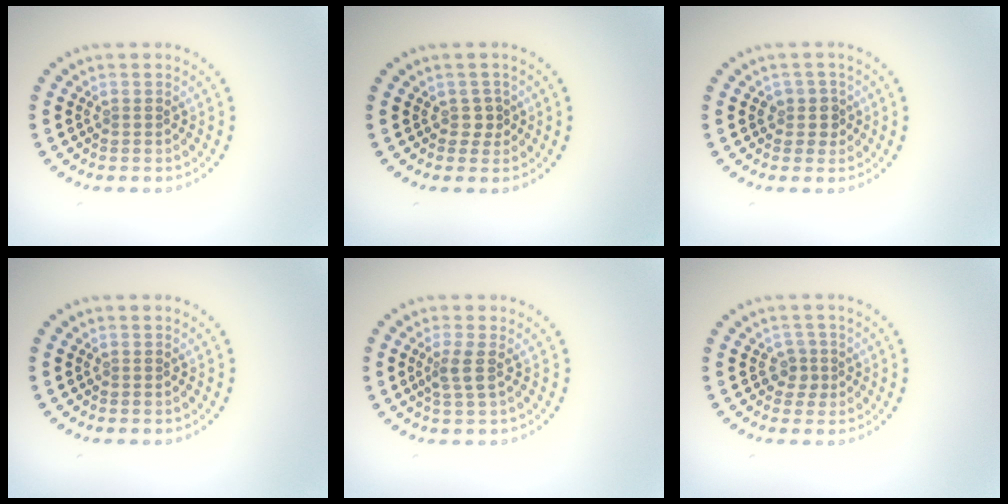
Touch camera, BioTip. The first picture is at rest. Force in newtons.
{"total": 1.2, "press": 1.0, "slide": 0.6}
{"total": 1.8, "press": 1.5, "slide": 1.0}
{"total": 0.0}
{"total": 1.7, "press": 1.4, "slide": 1.1}
{"total": 1.8, "press": 1.3, "slide": 1.2}